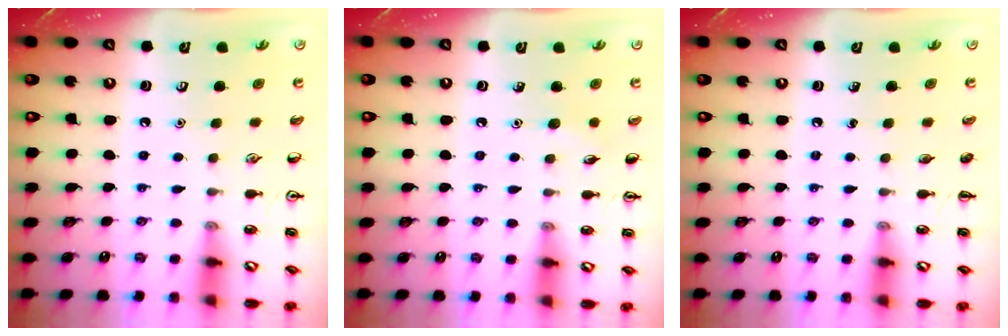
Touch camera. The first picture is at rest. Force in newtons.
{"total": 3.9, "press": 3.8, "slide": 1.0}
{"total": 0.0}